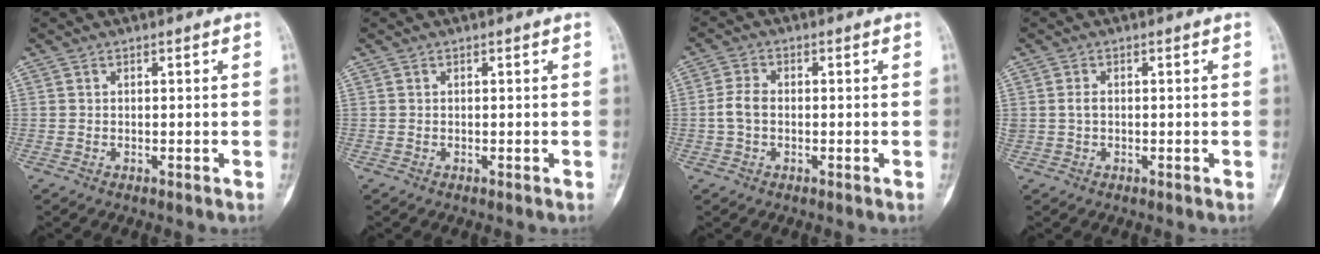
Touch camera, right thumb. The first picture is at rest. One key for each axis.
{"total": 0.0}
{"total": 3.7, "fx": -0.5, "fy": 2.5, "fz": 2.7, "tx": -0.060, "ty": 0.010, "tz": -0.015}
{"total": 1.3, "fx": 0.0, "fy": 0.9, "fz": 0.9, "tx": -0.015, "ty": 0.002, "tz": -0.001}